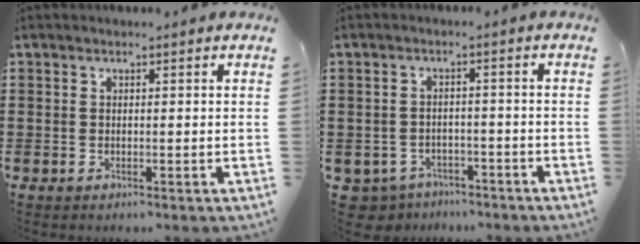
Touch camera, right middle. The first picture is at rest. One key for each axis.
{"total": 3.1, "fx": -3.0, "fy": 0.7, "fz": -0.2, "tx": -0.023, "ty": -0.007, "tz": -0.069}